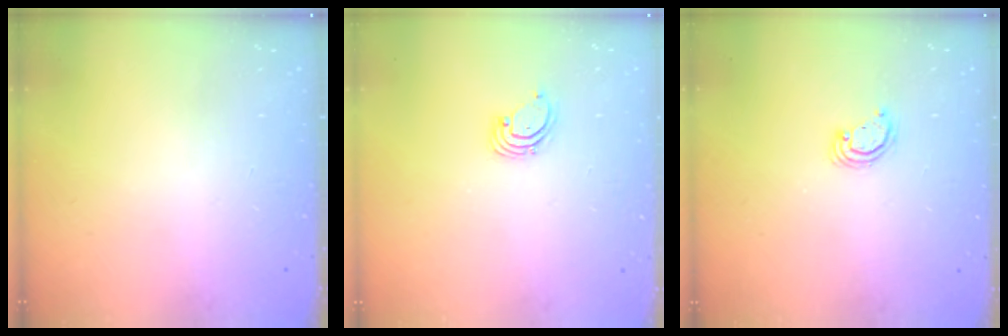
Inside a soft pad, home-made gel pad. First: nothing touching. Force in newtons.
{"total": 1.5, "press": 1.5, "slide": 0.1}
{"total": 2.5, "press": 2.5, "slide": 0.2}